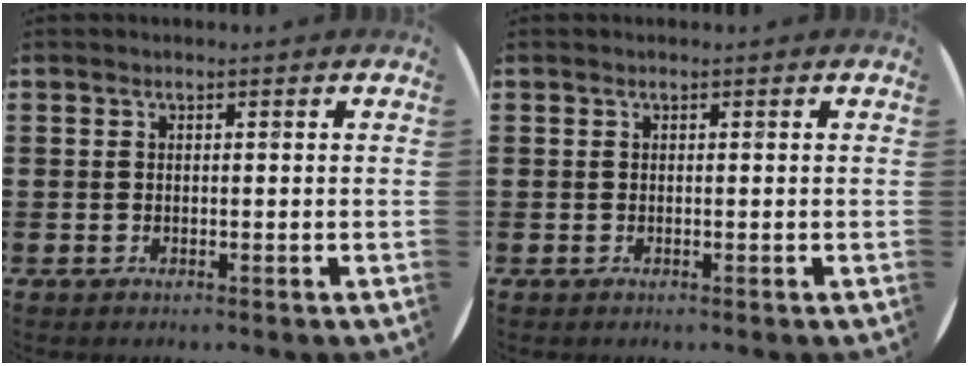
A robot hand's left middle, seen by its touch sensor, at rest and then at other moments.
{"total": 0.0}